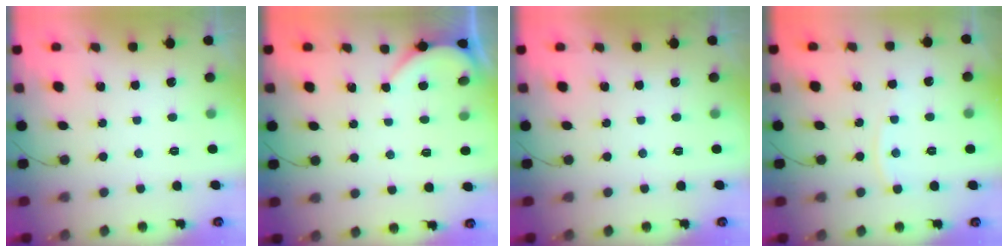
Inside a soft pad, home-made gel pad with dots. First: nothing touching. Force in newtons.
{"total": 2.7, "press": 2.7, "slide": 0.1}
{"total": 0.0}
{"total": 3.6, "press": 3.6, "slide": 0.5}